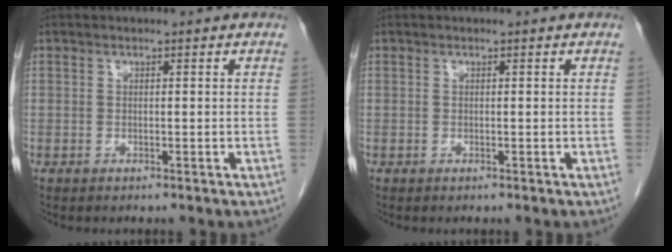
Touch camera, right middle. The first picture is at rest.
{"total": 0.0}